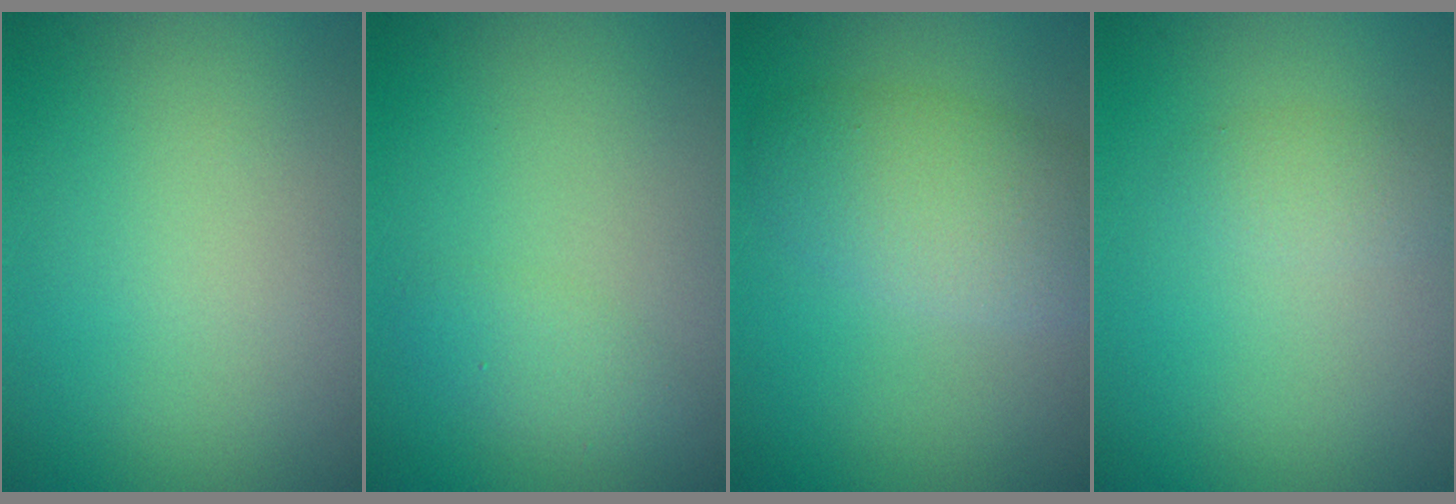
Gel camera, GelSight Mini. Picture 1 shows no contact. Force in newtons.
{"total": 1.5, "press": 1.5, "slide": 0.1}
{"total": 4.5, "press": 4.5, "slide": 0.2}
{"total": 1.3, "press": 1.3, "slide": 0.1}